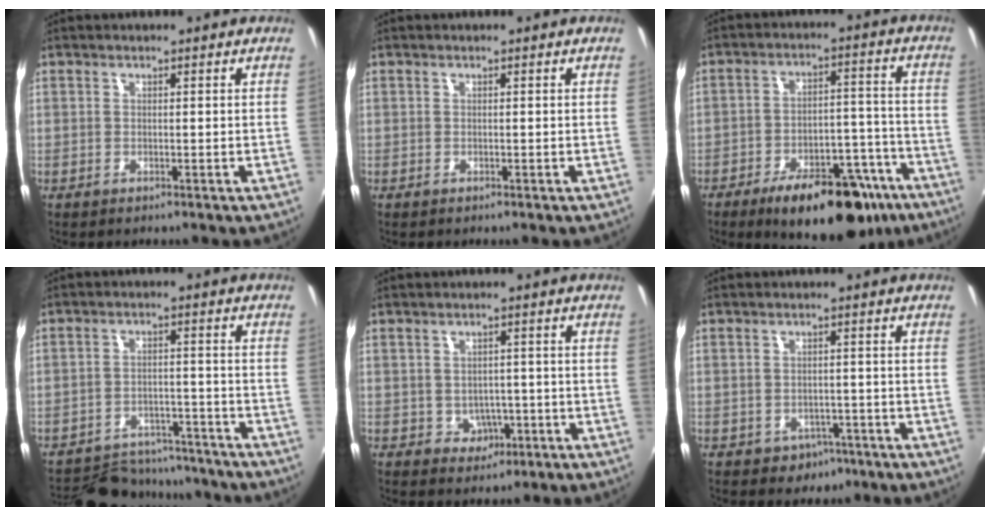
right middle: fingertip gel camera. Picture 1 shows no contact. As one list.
[{"total": 0.0}, {"total": 20.0, "force": [-13.5, 8.4, 12.0], "torque": [-0.180, 0.011, -0.177]}, {"total": 17.1, "force": [-15.1, 6.1, 5.3], "torque": [-0.122, 0.018, -0.200]}, {"total": 3.9, "force": [-1.2, 3.6, 1.1], "torque": [-0.027, 0.007, -0.006]}, {"total": 4.4, "force": [-2.4, 3.6, 1.1], "torque": [-0.032, 0.002, -0.025]}]